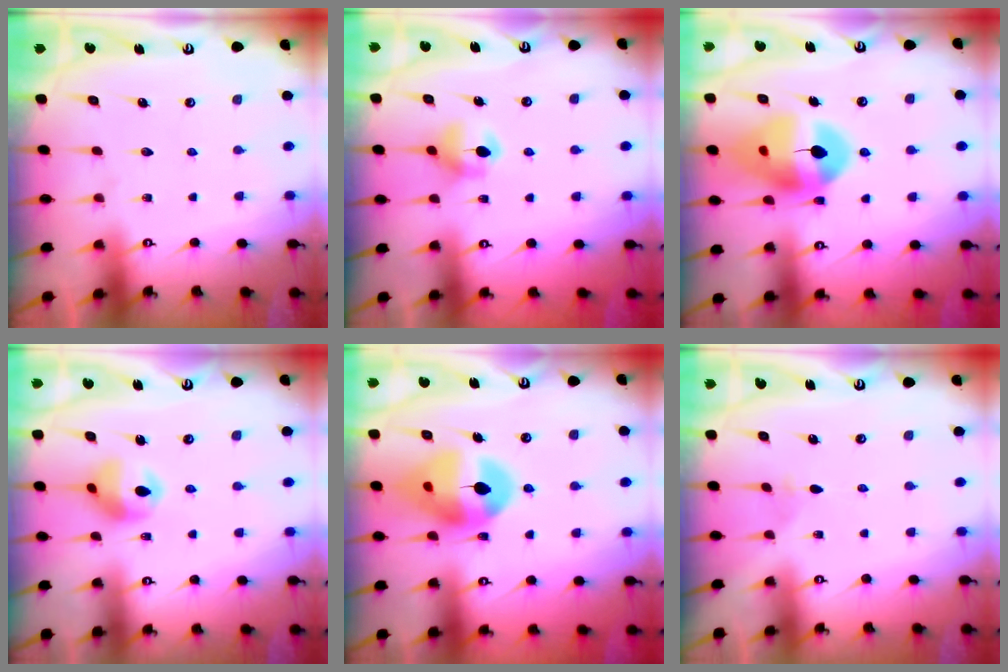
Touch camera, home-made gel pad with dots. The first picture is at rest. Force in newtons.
{"total": 6.5, "press": 6.5, "slide": 0.5}
{"total": 14.3, "press": 14.2, "slide": 1.4}
{"total": 11.2, "press": 10.6, "slide": 3.6}
{"total": 14.7, "press": 14.6, "slide": 1.6}
{"total": 1.6, "press": 1.6, "slide": 0.4}